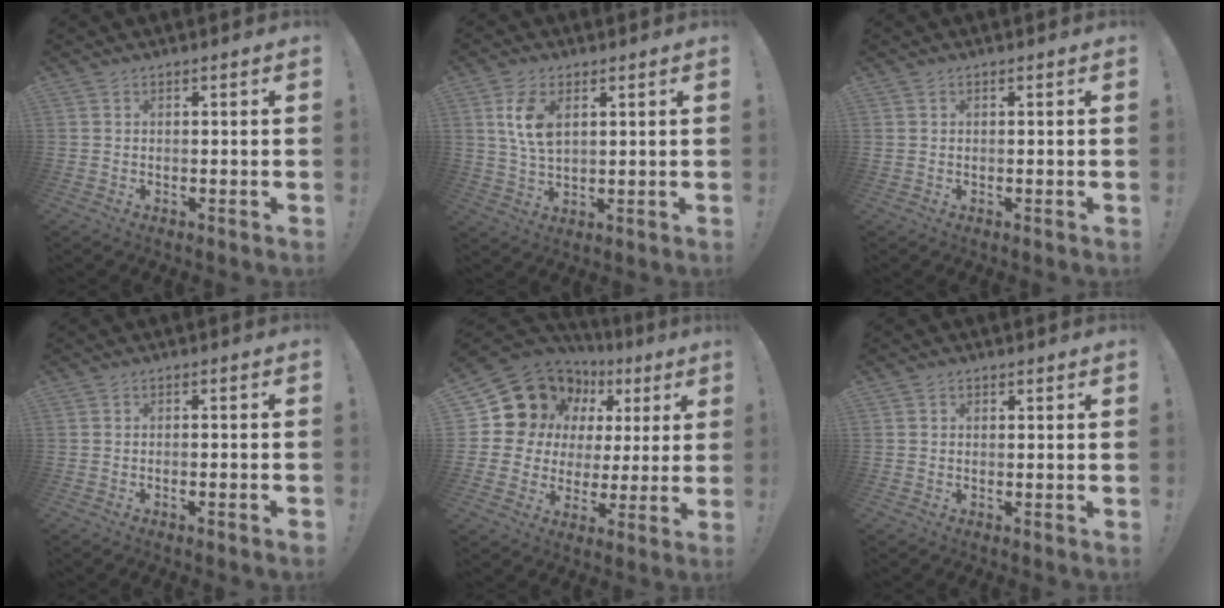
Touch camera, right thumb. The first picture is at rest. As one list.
[{"total": 8.2, "force": [3.0, 4.6, 6.1], "torque": [-0.116, -0.007, 0.051]}, {"total": 0.5, "force": [0.4, 0.3, -0.1], "torque": [0.007, -0.001, 0.006]}, {"total": 1.8, "force": [-1.4, -0.1, 1.2], "torque": [-0.021, 0.003, -0.025]}, {"total": 16.1, "force": [10.1, 10.9, 6.1], "torque": [-0.094, -0.077, 0.208]}, {"total": 0.7, "force": [0.0, 0.7, 0.1], "torque": [0.003, 0.000, -0.001]}]